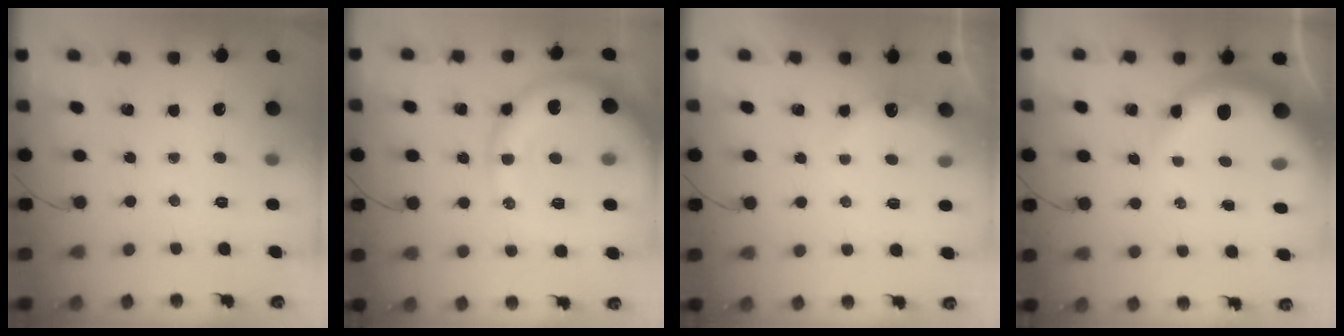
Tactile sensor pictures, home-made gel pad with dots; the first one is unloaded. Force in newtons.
{"total": 16.8, "press": 16.7, "slide": 1.4}
{"total": 6.8, "press": 6.6, "slide": 1.3}
{"total": 10.8, "press": 10.4, "slide": 2.7}